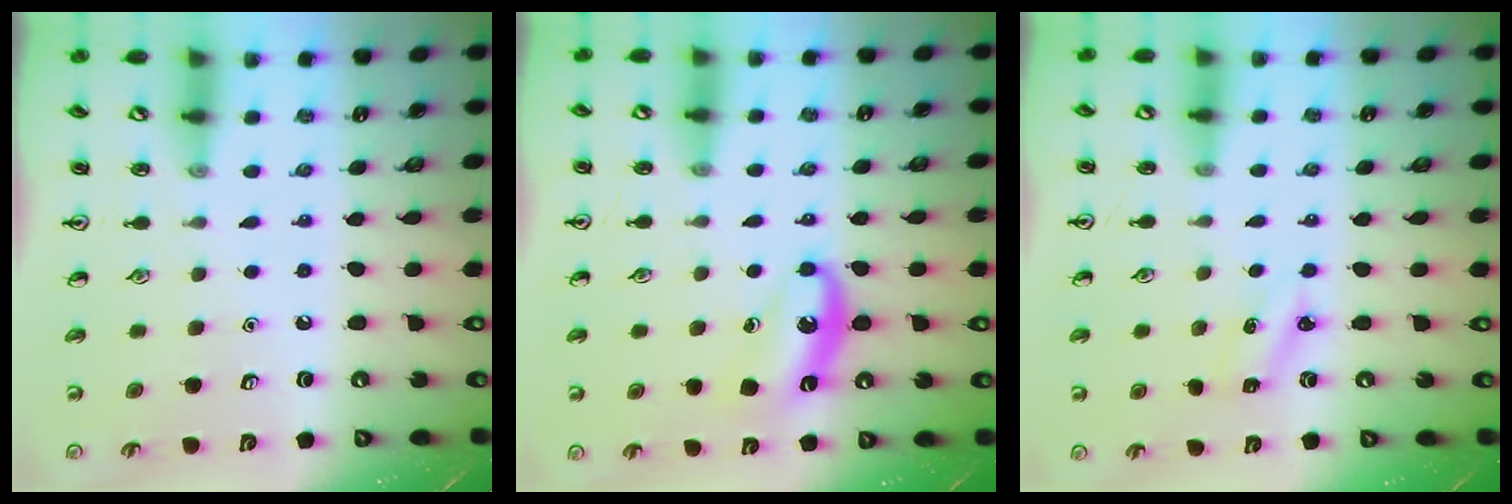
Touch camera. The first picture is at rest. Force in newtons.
{"total": 7.7, "press": 7.5, "slide": 1.9}
{"total": 2.5, "press": 2.3, "slide": 0.8}